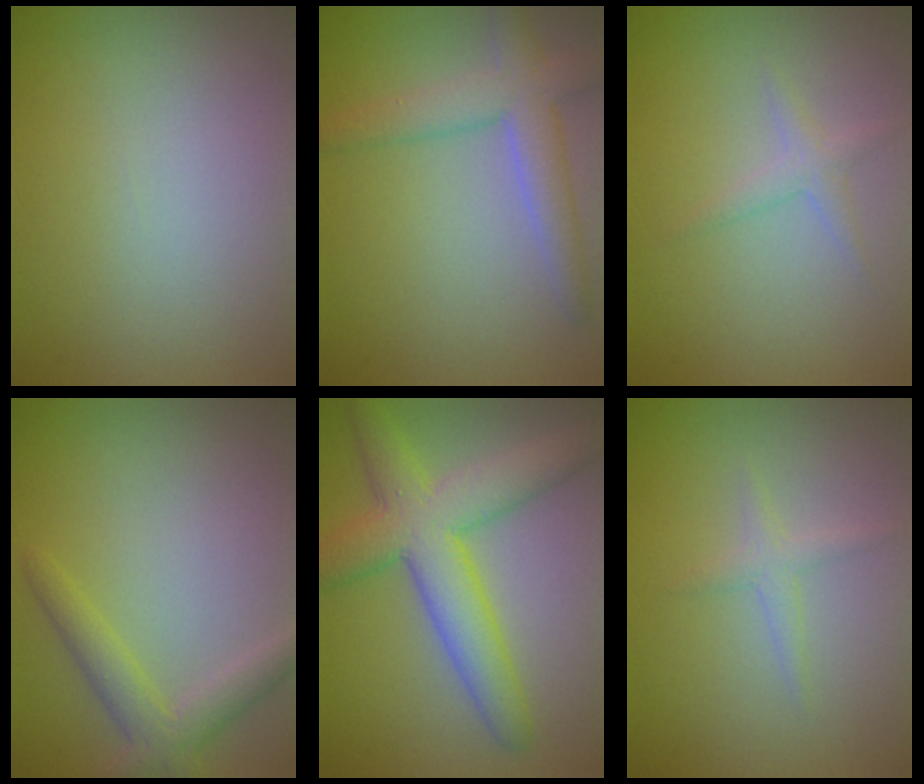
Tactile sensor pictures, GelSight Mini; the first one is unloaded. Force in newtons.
{"total": 4.3, "press": 4.3, "slide": 0.2}
{"total": 1.3, "press": 1.3, "slide": 0.0}
{"total": 2.8, "press": 2.8, "slide": 0.1}
{"total": 7.2, "press": 7.2, "slide": 0.3}
{"total": 1.3, "press": 1.3, "slide": 0.0}